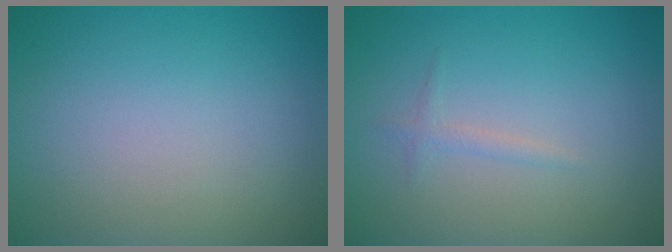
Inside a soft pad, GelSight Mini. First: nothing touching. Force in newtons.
{"total": 0.9, "press": 0.9, "slide": 0.0}